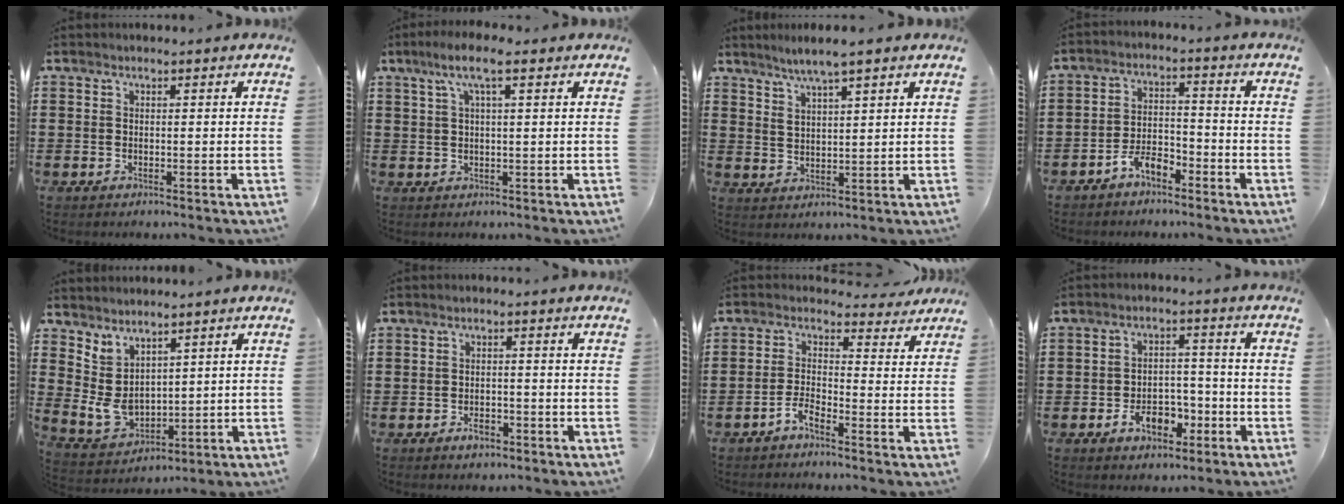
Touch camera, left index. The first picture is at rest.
{"total": 5.3, "force": [2.6, 1.0, 4.5], "torque": [-0.093, 0.009, 0.042]}
{"total": 4.0, "force": [3.1, 0.3, 2.4], "torque": [-0.054, -0.002, 0.054]}
{"total": 4.6, "force": [-3.6, 1.7, 2.2], "torque": [-0.045, 0.012, -0.071]}
{"total": 5.0, "force": [2.0, 3.8, 2.6], "torque": [-0.072, -0.004, 0.040]}
{"total": 2.4, "force": [-1.5, 1.2, 1.3], "torque": [-0.025, 0.001, -0.030]}
{"total": 2.3, "force": [-0.6, 1.2, 1.8], "torque": [-0.039, 0.003, -0.015]}
{"total": 6.8, "force": [-3.3, 4.1, 4.3], "torque": [-0.075, 0.010, -0.063]}